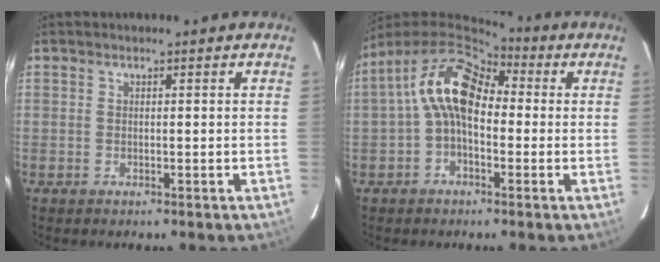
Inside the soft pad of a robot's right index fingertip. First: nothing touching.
{"total": 10.6, "force": [0.7, 6.4, 8.5], "torque": [-0.151, 0.032, 0.002]}